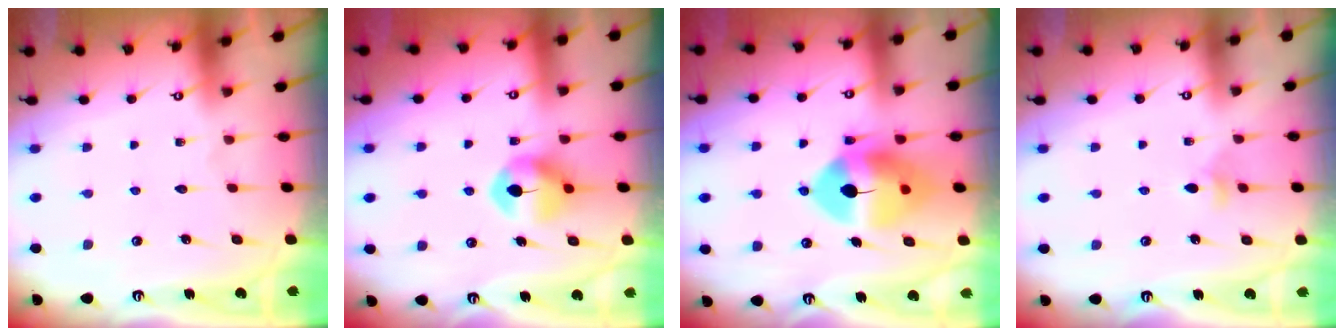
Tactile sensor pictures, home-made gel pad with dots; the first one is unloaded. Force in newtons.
{"total": 8.1, "press": 8.1, "slide": 0.3}
{"total": 13.1, "press": 12.9, "slide": 2.5}
{"total": 4.9, "press": 4.8, "slide": 0.8}